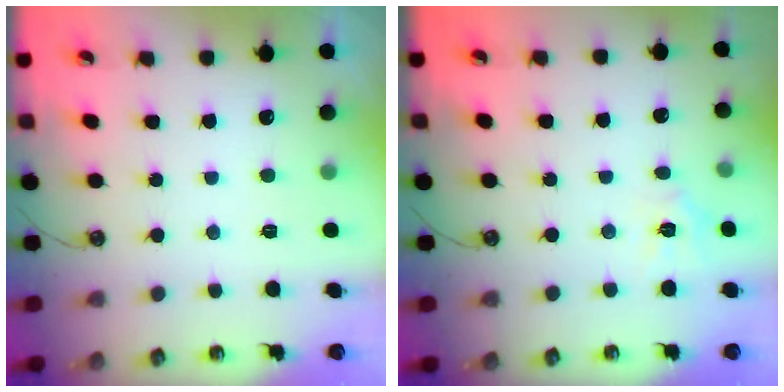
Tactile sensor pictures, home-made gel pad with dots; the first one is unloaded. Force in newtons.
{"total": 4.2, "press": 4.2, "slide": 0.3}